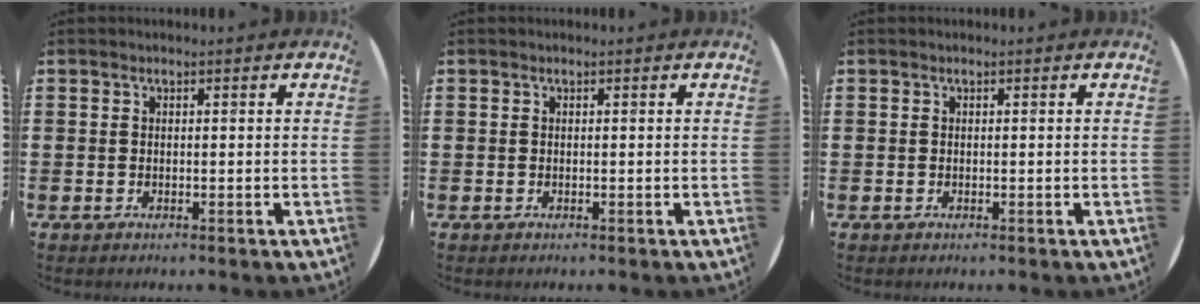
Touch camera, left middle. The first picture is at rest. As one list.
[{"total": 0.0}, {"total": 0.0}]